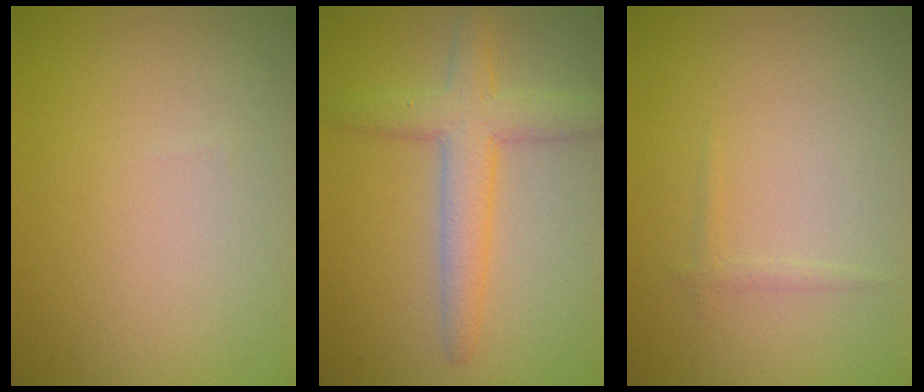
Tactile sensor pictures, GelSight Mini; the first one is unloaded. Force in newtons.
{"total": 4.5, "press": 4.5, "slide": 0.2}
{"total": 0.6, "press": 0.6, "slide": 0.0}